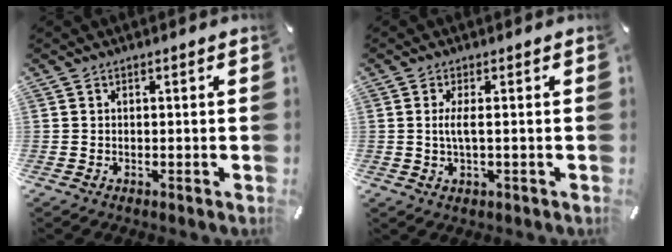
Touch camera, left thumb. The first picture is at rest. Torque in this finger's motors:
{"motor_torque": [-0.04, -0.29, 0.15, 0.12, 0.09]}